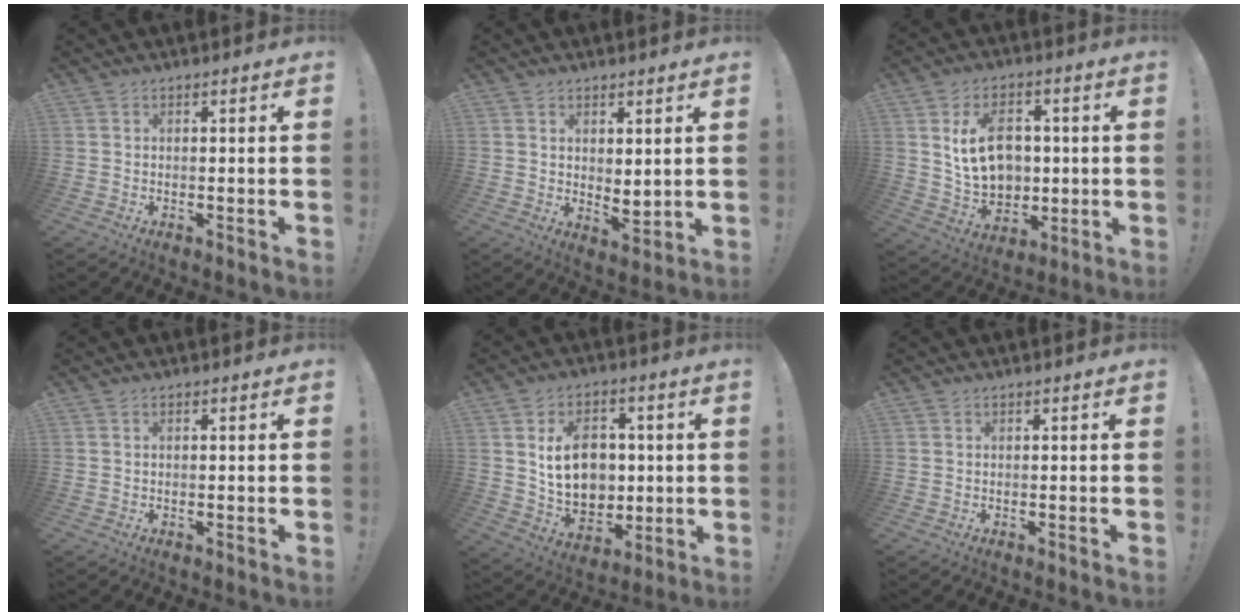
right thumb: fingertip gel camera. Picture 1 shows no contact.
{"total": 3.7, "force": [2.2, 2.2, 2.1], "torque": [-0.015, -0.027, 0.040]}
{"total": 14.4, "force": [2.3, 11.1, 8.9], "torque": [-0.133, -0.005, 0.049]}
{"total": 0.0}
{"total": 15.3, "force": [2.1, 12.1, 9.0], "torque": [-0.145, -0.012, 0.047]}
{"total": 0.0}